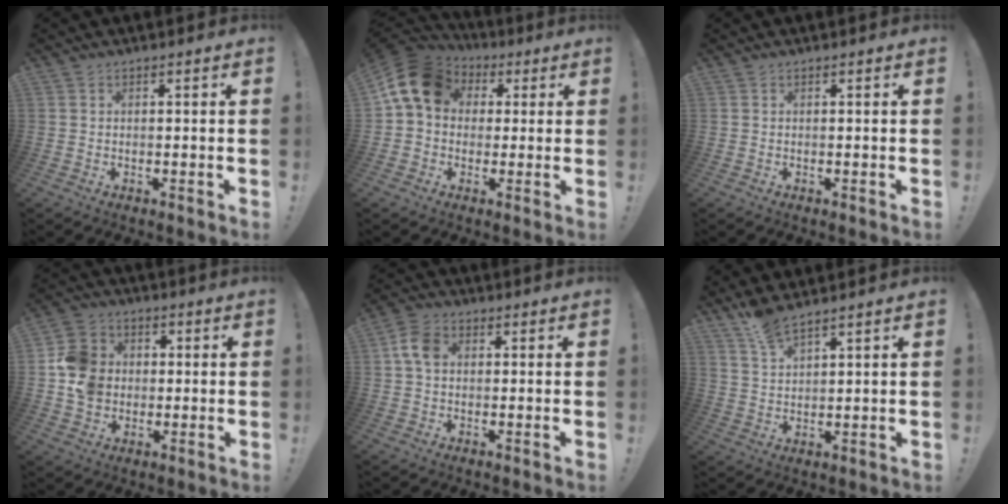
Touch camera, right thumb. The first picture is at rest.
{"total": 13.9, "force": [3.8, 10.4, 8.4], "torque": [-0.143, 0.004, 0.078]}
{"total": 0.0}
{"total": 11.8, "force": [-0.4, 10.7, 4.9], "torque": [-0.063, 0.016, 0.001]}
{"total": 6.9, "force": [0.8, 4.7, 5.0], "torque": [-0.104, 0.013, 0.018]}
{"total": 6.0, "force": [5.1, 0.9, 3.1], "torque": [-0.058, -0.030, 0.093]}